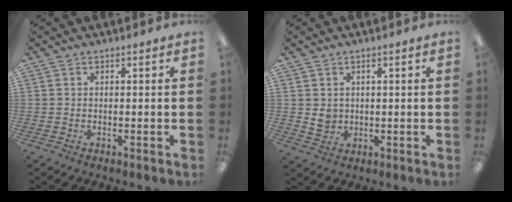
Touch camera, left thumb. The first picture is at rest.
{"total": 2.8, "force": [0.8, 2.5, 0.9], "torque": [-0.012, 0.000, 0.014]}